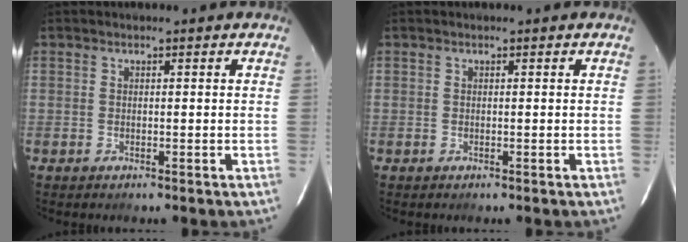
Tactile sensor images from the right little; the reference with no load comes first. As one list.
[{"total": 0.0}]